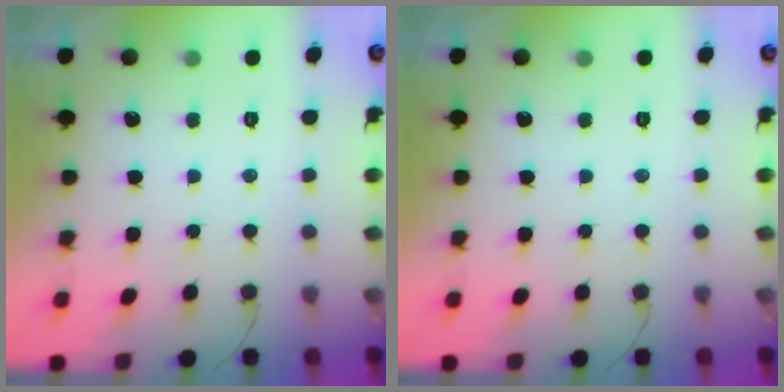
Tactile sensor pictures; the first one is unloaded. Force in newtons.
{"total": 0.0}